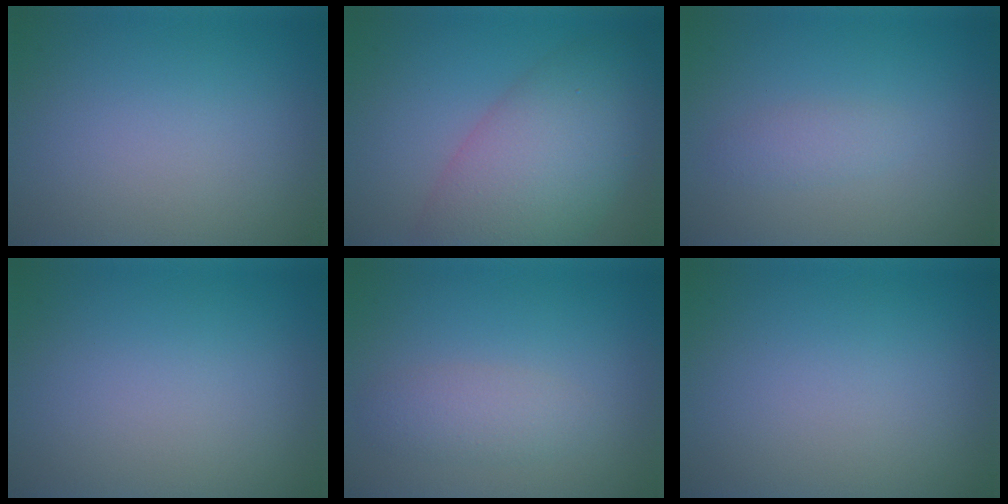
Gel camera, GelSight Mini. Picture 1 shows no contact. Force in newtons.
{"total": 8.7, "press": 8.7, "slide": 0.2}
{"total": 1.2, "press": 1.2, "slide": 0.0}
{"total": 0.0}
{"total": 2.1, "press": 2.1, "slide": 0.1}
{"total": 0.0}